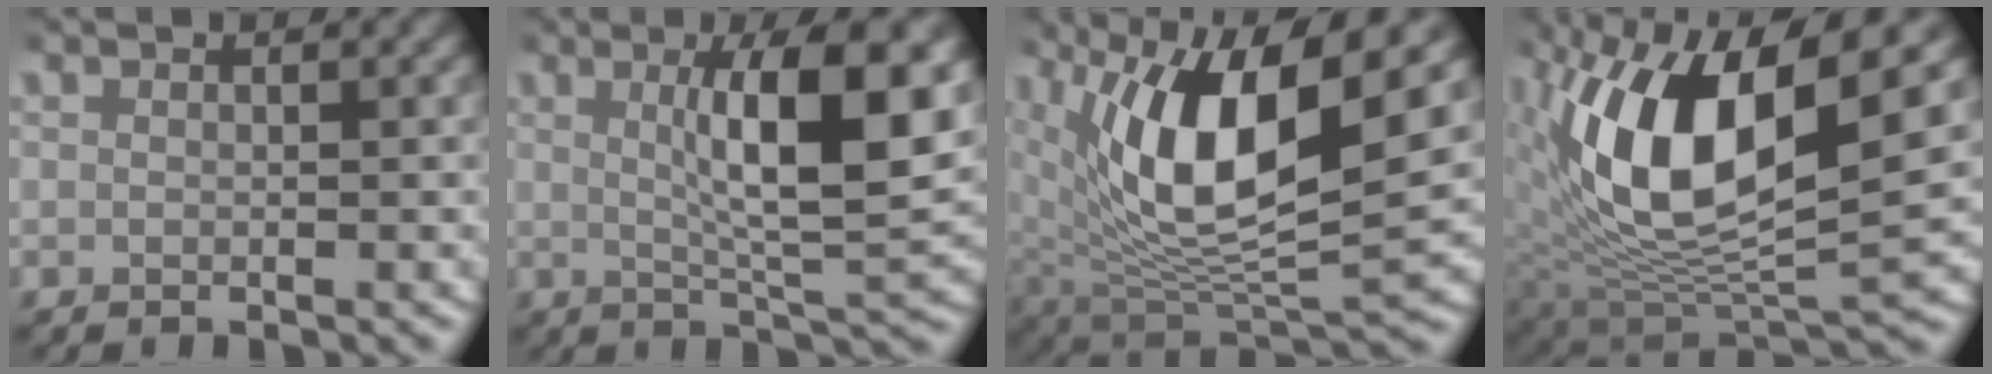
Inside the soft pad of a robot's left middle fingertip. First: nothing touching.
{"total": 8.1, "force": [1.7, 1.6, 7.8], "torque": [-0.123, 0.000, 0.029]}
{"total": 13.3, "force": [2.6, 6.2, 11.5], "torque": [-0.195, -0.001, 0.046]}
{"total": 15.2, "force": [2.5, 7.4, 13.0], "torque": [-0.235, -0.004, 0.045]}